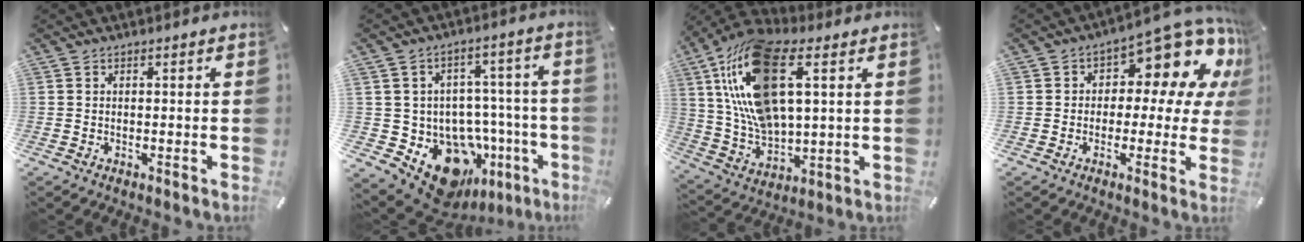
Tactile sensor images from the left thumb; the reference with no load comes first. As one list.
[{"total": 16.0, "force": [-8.4, 10.8, 8.3], "torque": [-0.121, 0.040, -0.121]}, {"total": 19.6, "force": [7.6, 9.6, 15.3], "torque": [-0.347, -0.018, 0.132]}, {"total": 11.2, "force": [6.5, 6.1, 6.8], "torque": [-0.088, -0.061, 0.108]}]